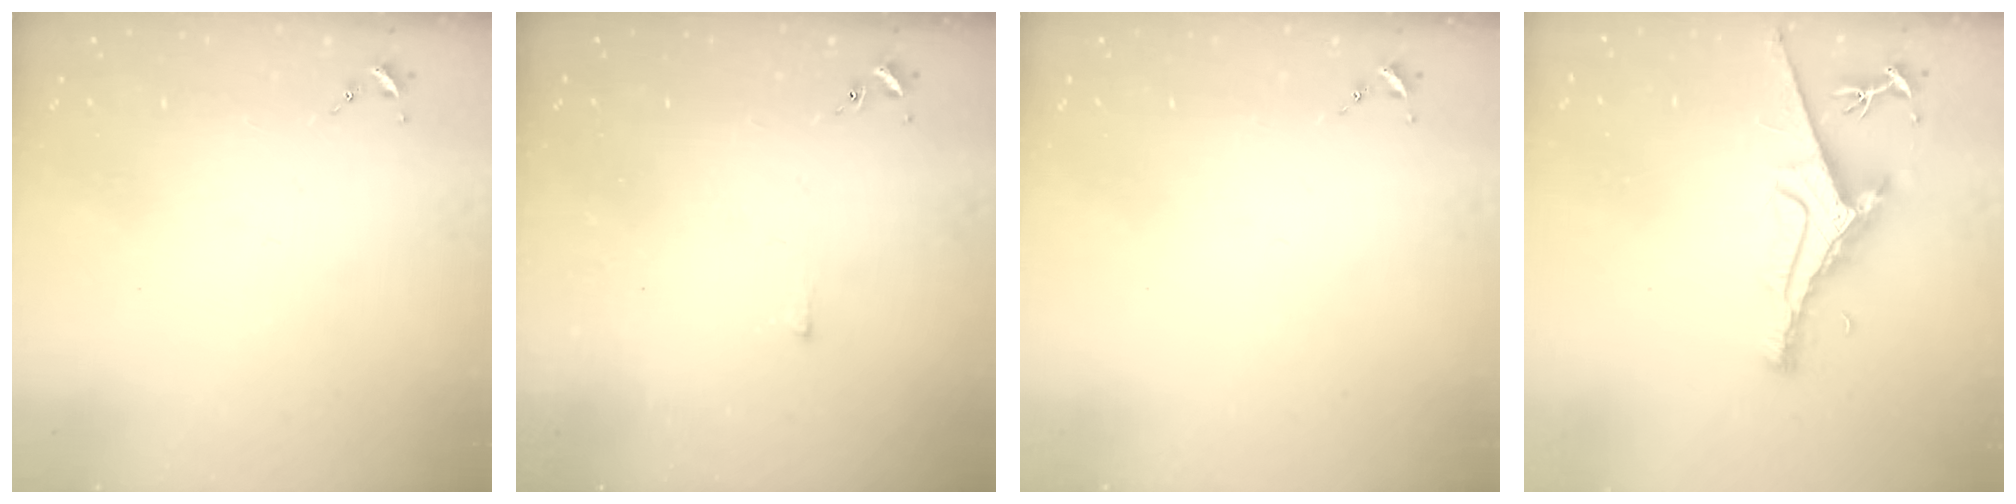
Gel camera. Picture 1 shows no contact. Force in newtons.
{"total": 1.6, "press": 1.6, "slide": 0.2}
{"total": 0.0}
{"total": 8.5, "press": 8.4, "slide": 1.1}